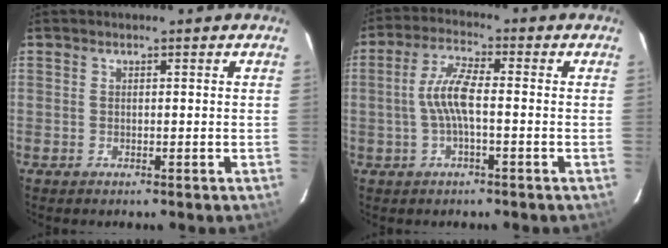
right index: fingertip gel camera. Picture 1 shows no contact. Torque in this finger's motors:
{"motor_torque": [0.70, 0.26, 0.55, 0.15]}